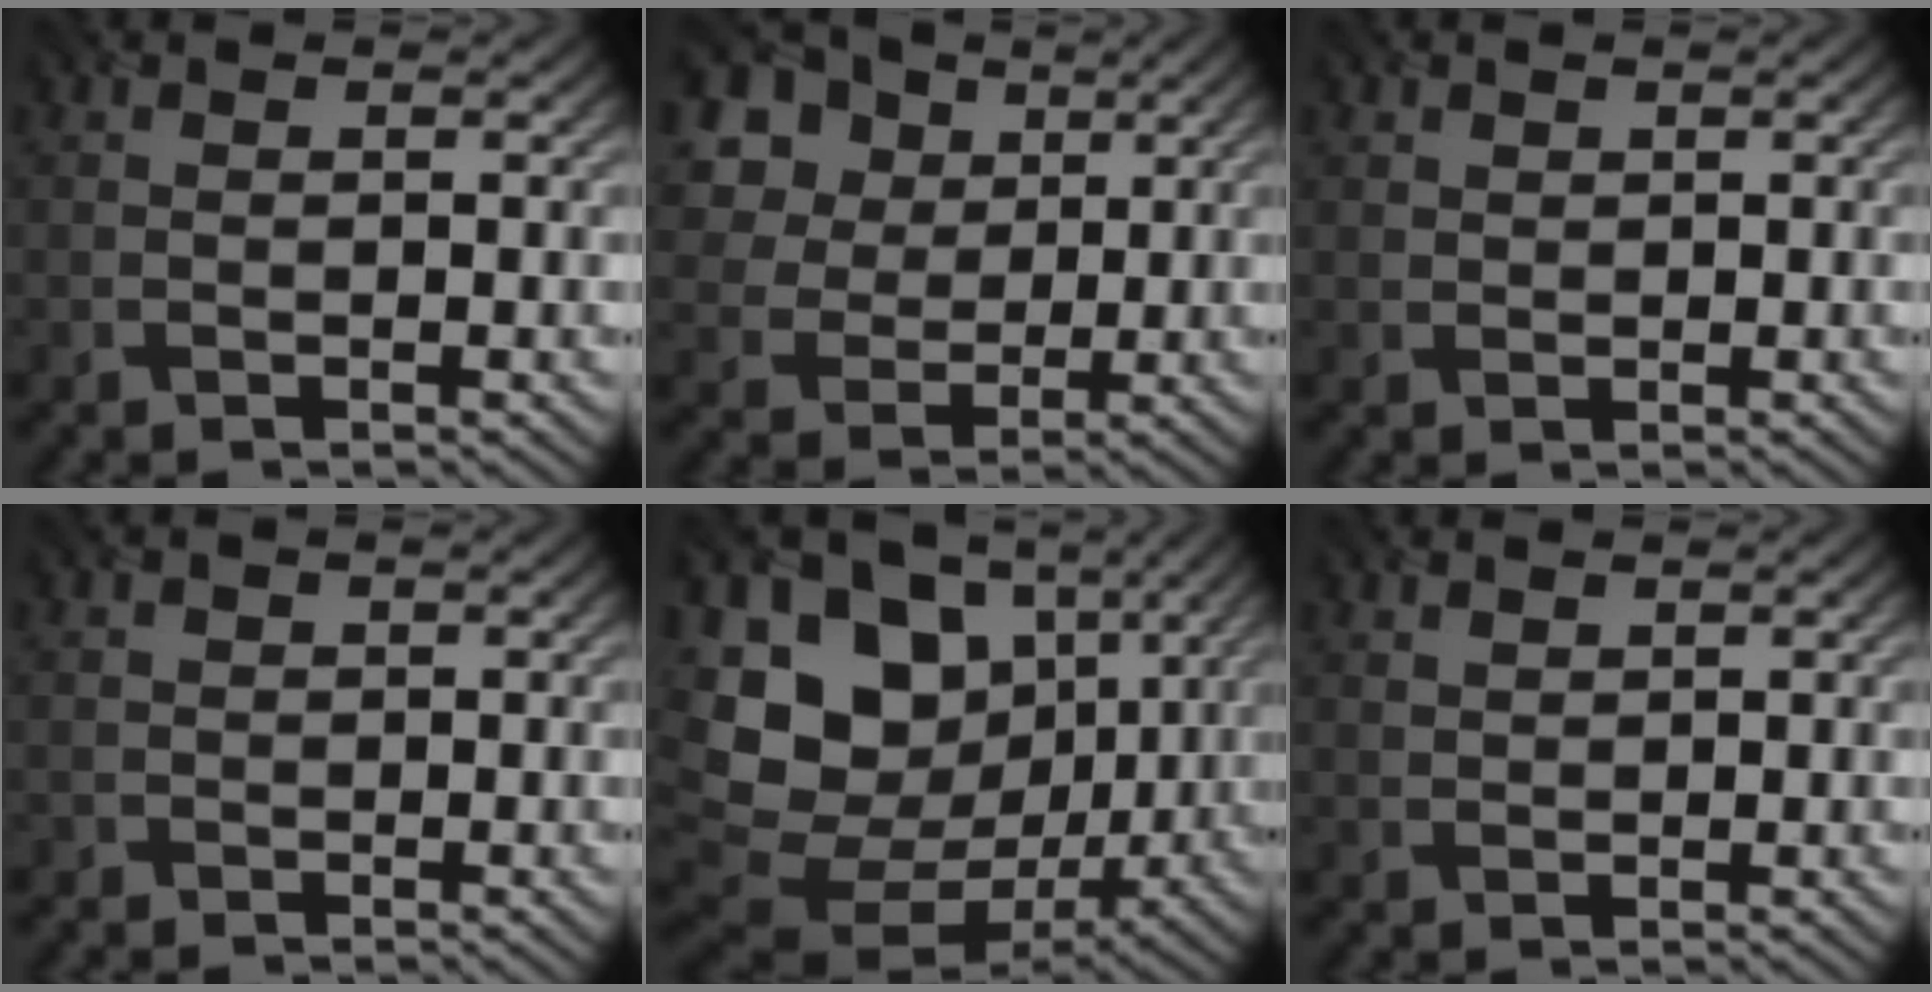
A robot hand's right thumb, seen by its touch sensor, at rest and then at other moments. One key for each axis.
{"total": 13.5, "fx": 6.4, "fy": 10.3, "fz": 5.9, "tx": -0.189, "ty": 0.025, "tz": 0.141}
{"total": 0.9, "fx": 0.5, "fy": 0.7, "fz": 0.2, "tx": -0.007, "ty": -0.005, "tz": 0.012}
{"total": 1.3, "fx": -0.4, "fy": 1.2, "fz": 0.0, "tx": 0.010, "ty": 0.001, "tz": -0.015}
{"total": 20.1, "fx": 2.8, "fy": 16.2, "fz": 11.7, "tx": -0.280, "ty": 0.004, "tz": 0.081}
{"total": 1.0, "fx": 0.8, "fy": 0.5, "fz": 0.3, "tx": -0.014, "ty": -0.004, "tz": 0.020}